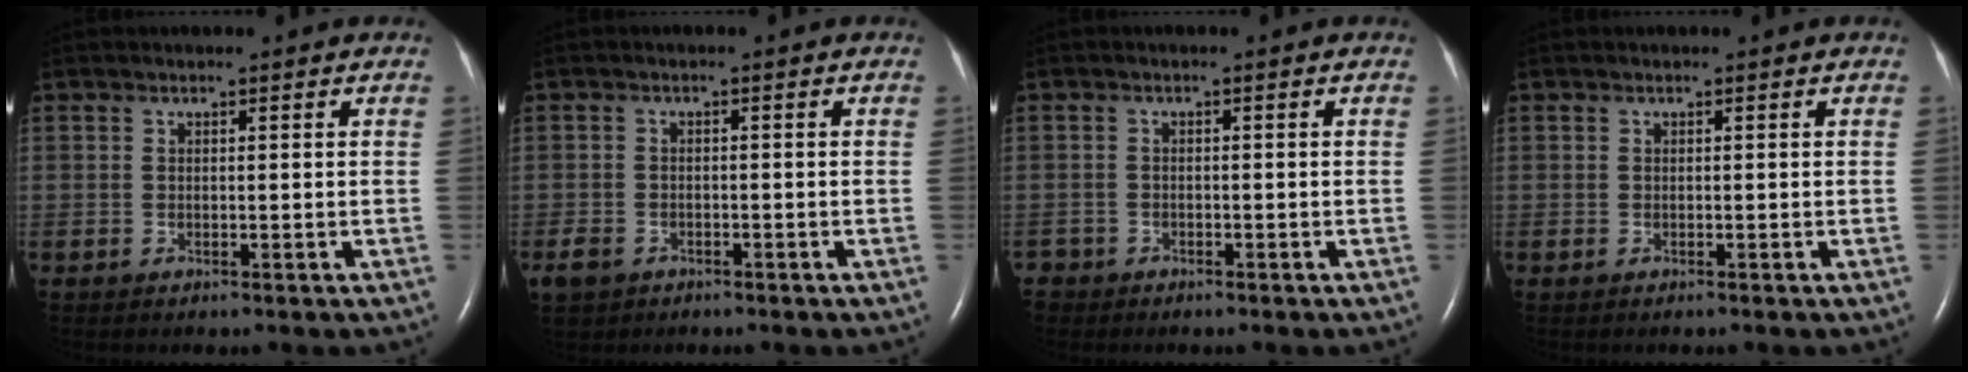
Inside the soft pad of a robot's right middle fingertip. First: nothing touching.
{"total": 3.7, "force": [-2.5, 2.5, 1.1], "torque": [-0.027, 0.000, -0.041]}
{"total": 2.5, "force": [-2.1, 1.4, -0.3], "torque": [-0.003, 0.003, -0.041]}
{"total": 0.0}